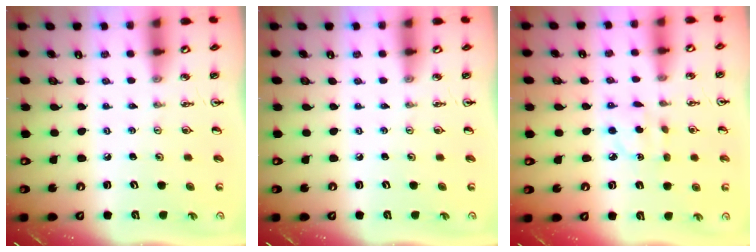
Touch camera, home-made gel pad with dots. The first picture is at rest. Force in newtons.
{"total": 0.0}
{"total": 3.2, "press": 3.2, "slide": 0.3}